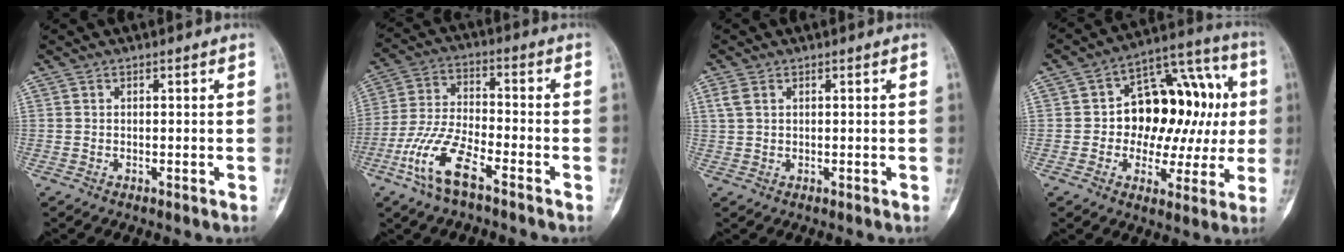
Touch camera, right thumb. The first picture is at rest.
{"total": 11.5, "force": [-6.4, 4.0, 8.6], "torque": [-0.187, 0.027, -0.126]}
{"total": 2.4, "force": [1.0, 1.5, 1.5], "torque": [-0.036, 0.007, 0.027]}
{"total": 20.3, "force": [1.4, 13.2, 15.4], "torque": [-0.154, 0.043, 0.022]}